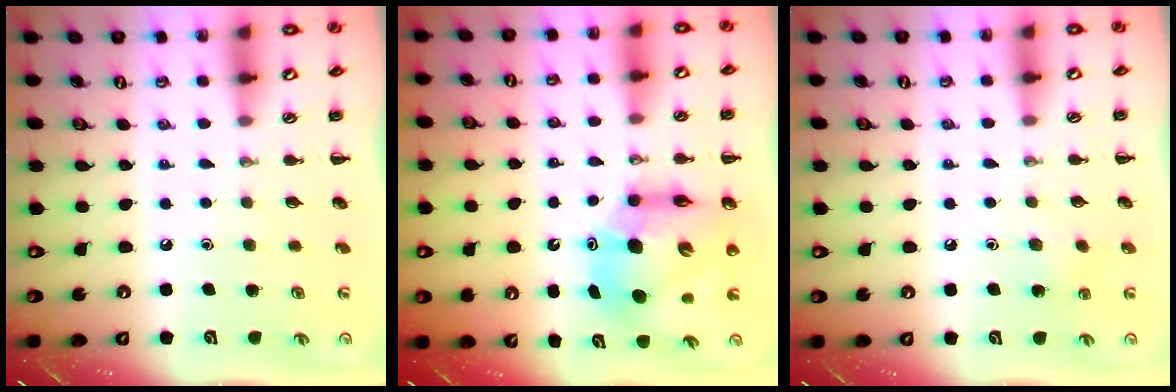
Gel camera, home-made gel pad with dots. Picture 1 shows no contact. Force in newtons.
{"total": 12.3, "press": 11.8, "slide": 3.6}
{"total": 6.1, "press": 5.8, "slide": 1.8}